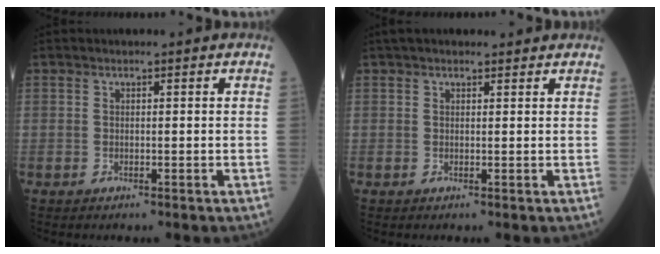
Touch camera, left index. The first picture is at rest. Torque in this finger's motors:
{"motor_torque": [0.44, -0.47, 0.19, 0.03]}